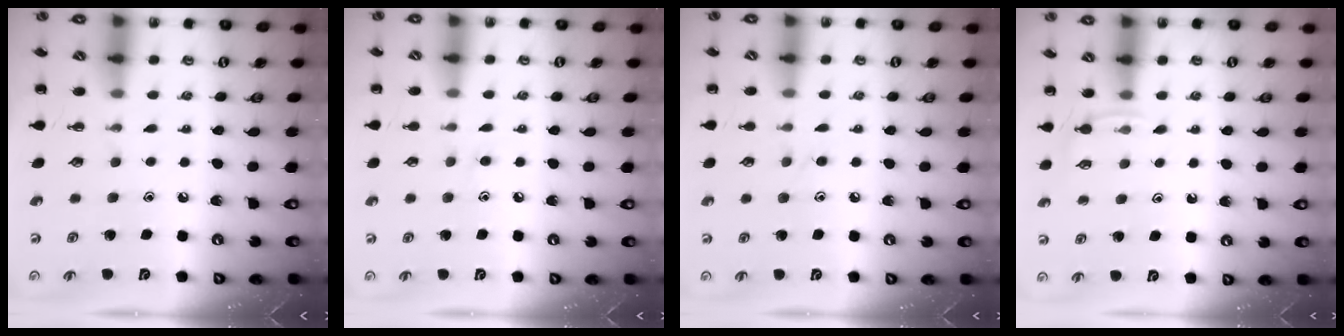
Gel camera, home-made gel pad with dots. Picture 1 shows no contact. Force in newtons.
{"total": 5.4, "press": 5.0, "slide": 2.0}
{"total": 7.6, "press": 7.1, "slide": 2.6}
{"total": 4.0, "press": 3.8, "slide": 1.3}